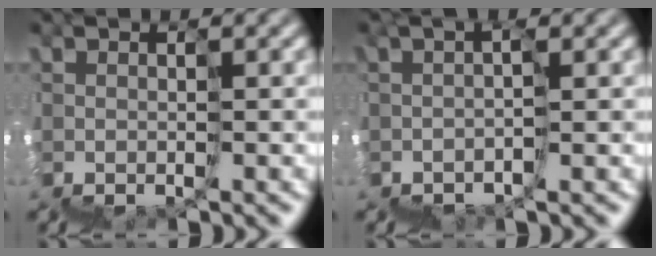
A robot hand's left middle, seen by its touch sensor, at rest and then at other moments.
{"total": 0.5, "force": [0.3, -0.4, 0.1], "torque": [-0.008, 0.007, 0.003]}